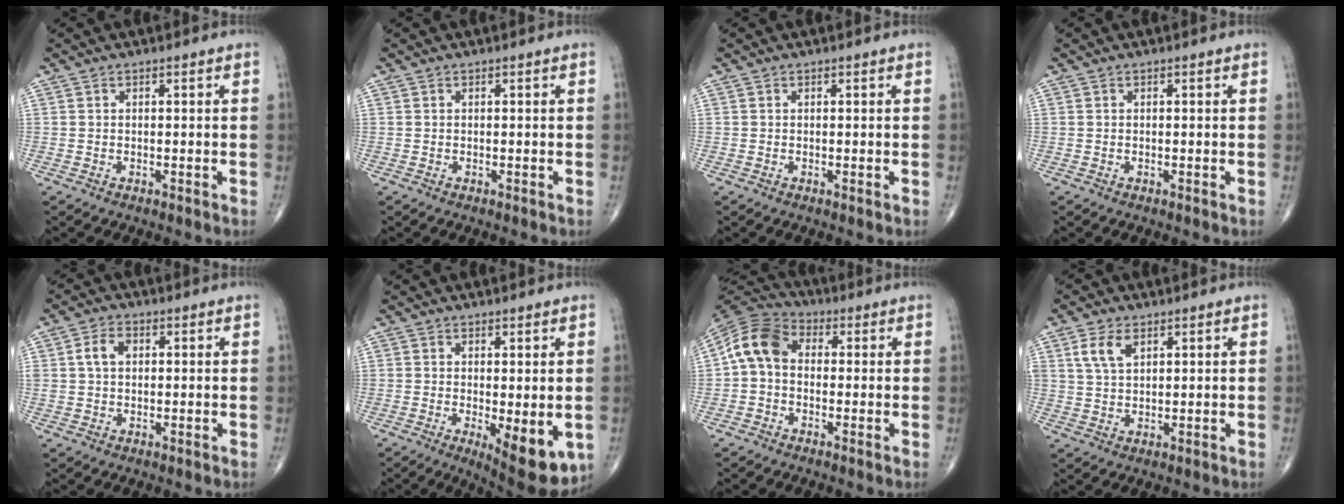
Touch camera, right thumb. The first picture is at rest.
{"total": 0.0}
{"total": 0.0}
{"total": 0.0}
{"total": 4.3, "force": [0.9, 3.0, 2.9], "torque": [-0.056, 0.009, 0.016]}
{"total": 9.7, "force": [-2.3, 3.5, 8.8], "torque": [-0.115, -0.024, -0.023]}
{"total": 9.5, "force": [0.2, 7.1, 6.3], "torque": [-0.110, 0.026, -0.015]}
{"total": 5.2, "force": [2.4, 2.9, 3.5], "torque": [-0.065, -0.004, 0.051]}